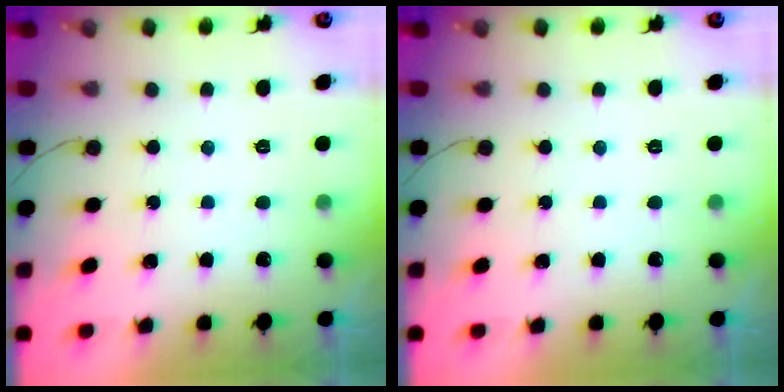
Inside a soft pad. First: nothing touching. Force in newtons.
{"total": 0.0}